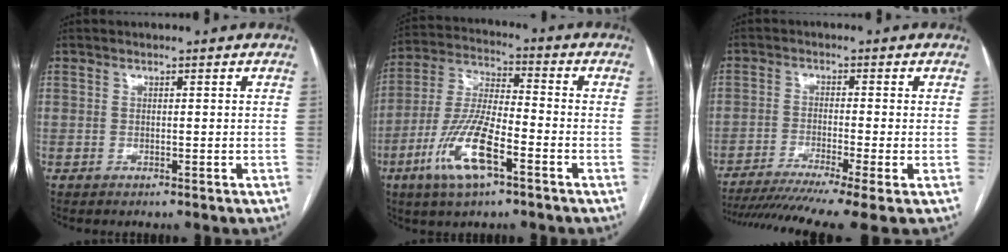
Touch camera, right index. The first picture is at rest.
{"total": 12.5, "force": [-5.8, 2.7, 10.8], "torque": [-0.226, -0.008, -0.110]}
{"total": 13.0, "force": [-9.8, -0.9, 8.5], "torque": [-0.137, -0.030, -0.158]}